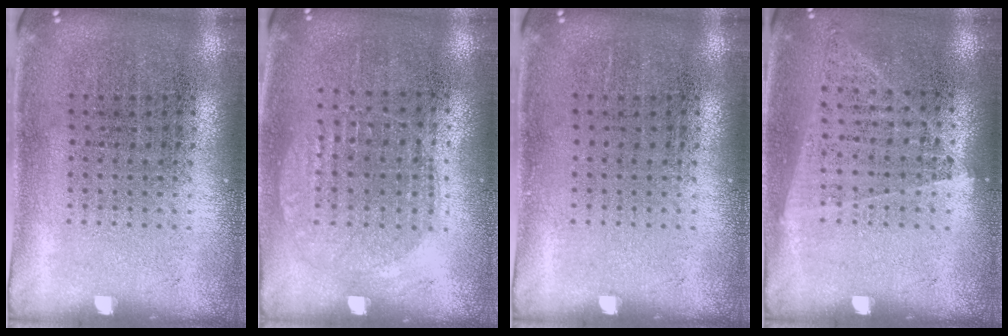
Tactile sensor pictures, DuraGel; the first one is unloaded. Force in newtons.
{"total": 1.0, "press": 0.9, "slide": 0.4}
{"total": 0.0}
{"total": 1.0, "press": 0.9, "slide": 0.4}